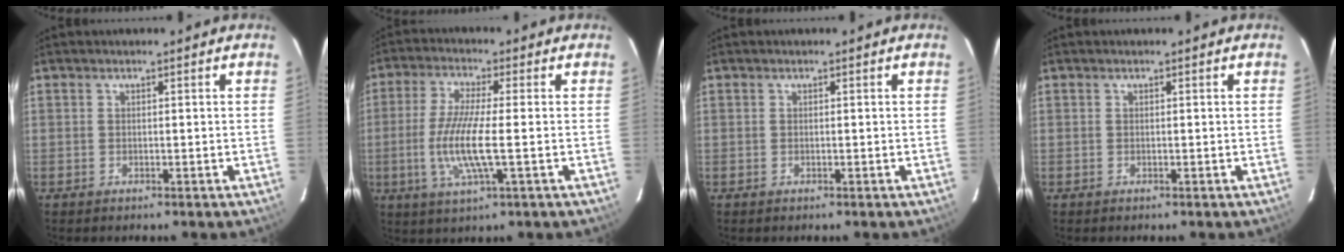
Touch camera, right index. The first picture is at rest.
{"total": 9.9, "force": [-1.9, 1.0, 9.7], "torque": [-0.195, -0.012, -0.038]}
{"total": 0.0}
{"total": 0.0}